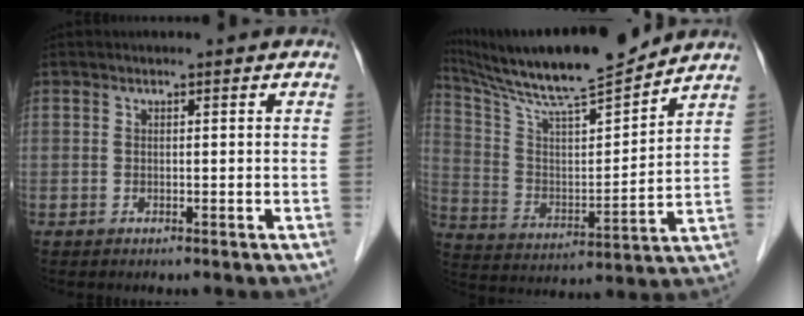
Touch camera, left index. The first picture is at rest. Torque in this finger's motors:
{"motor_torque": [0.66, -0.92, 0.31, 0.13]}